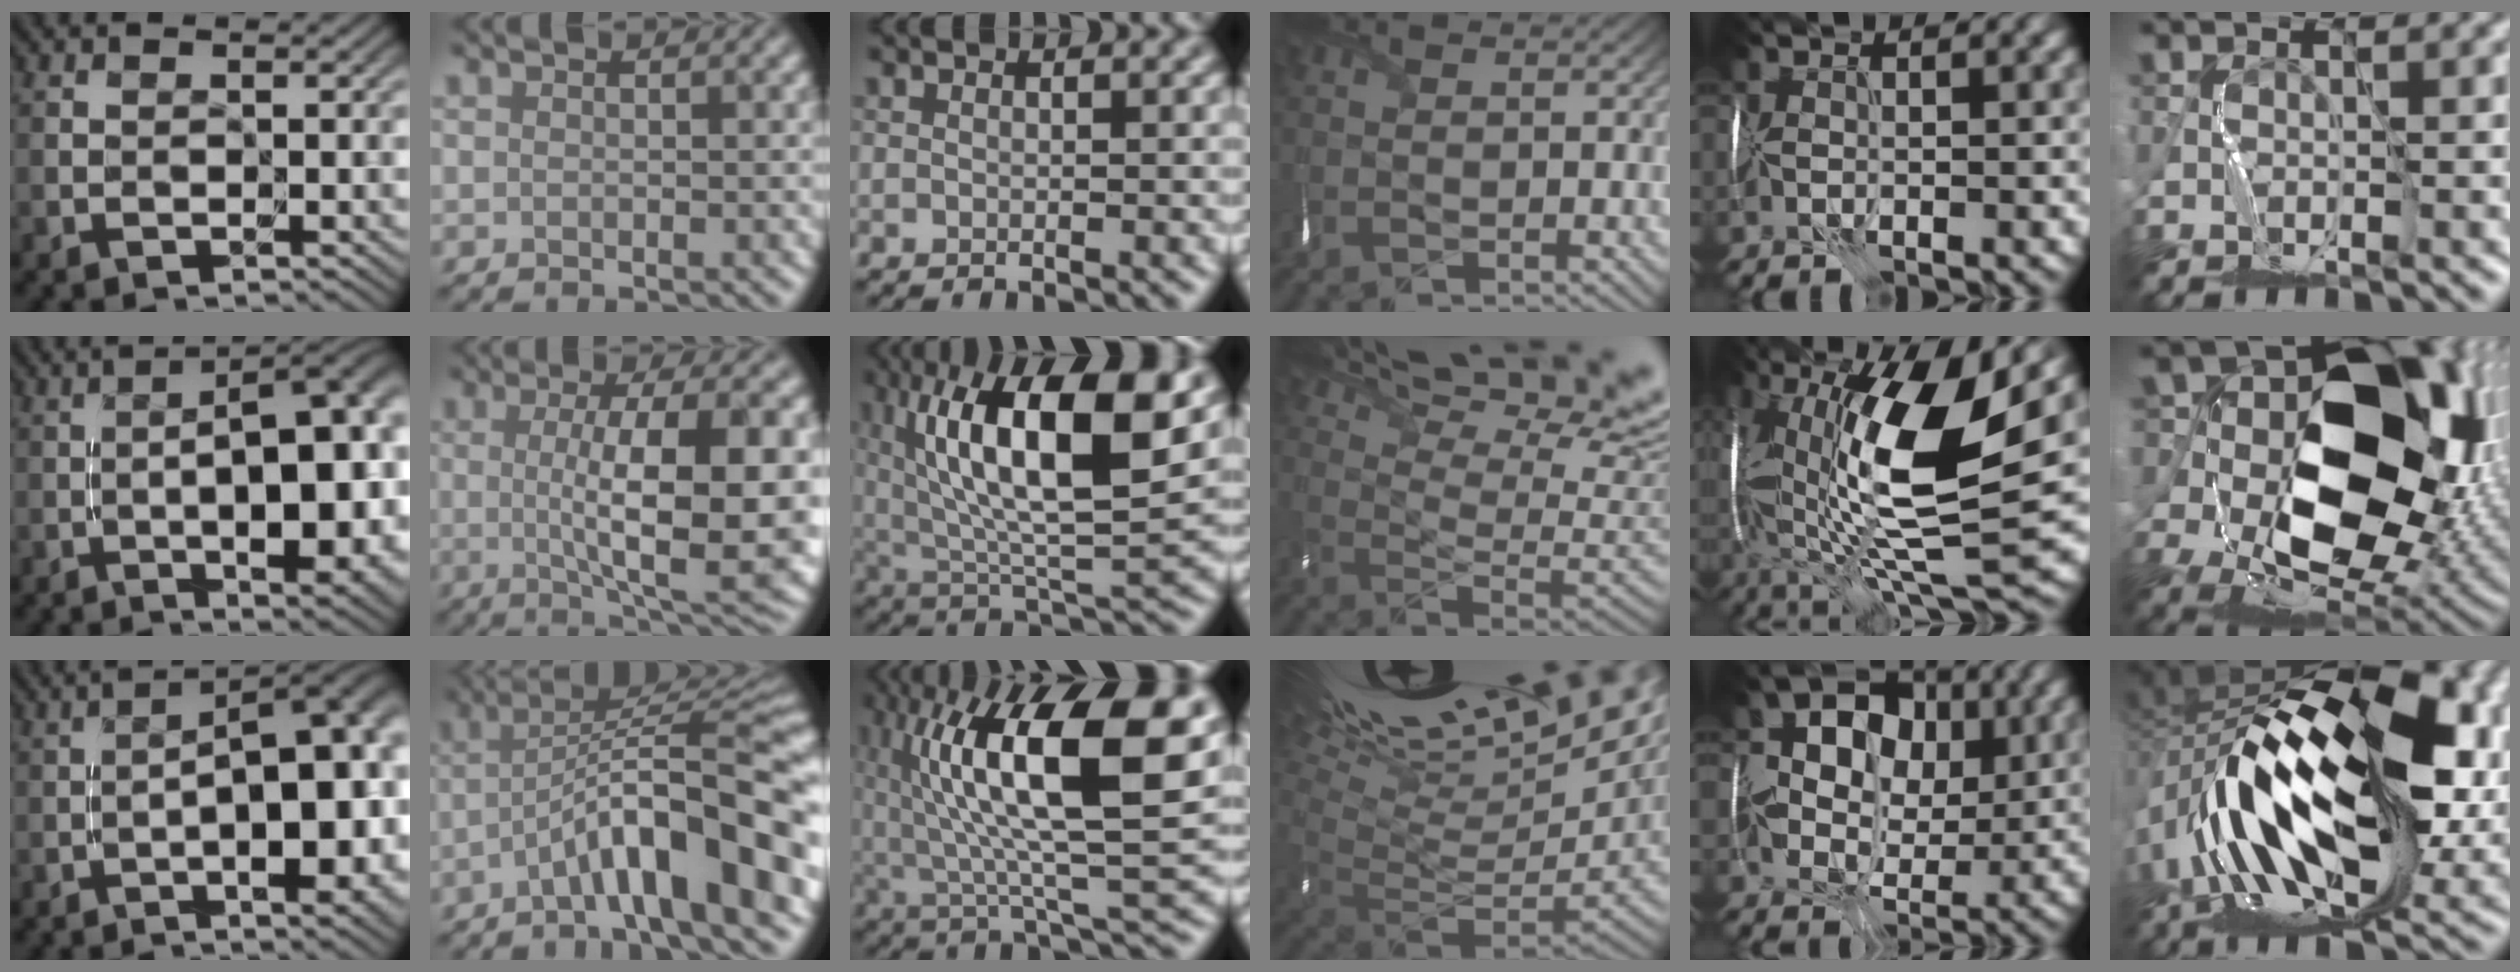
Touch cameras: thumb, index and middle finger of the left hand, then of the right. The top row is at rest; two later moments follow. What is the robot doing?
{"motion": "wrap", "object": "ribbon"}